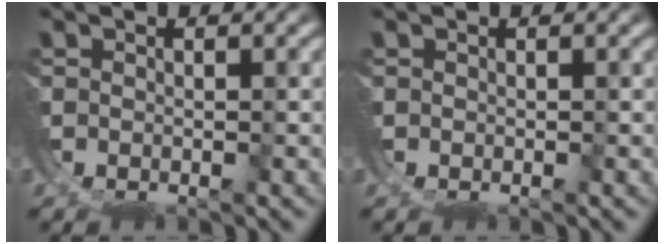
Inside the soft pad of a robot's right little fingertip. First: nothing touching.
{"total": 0.0}